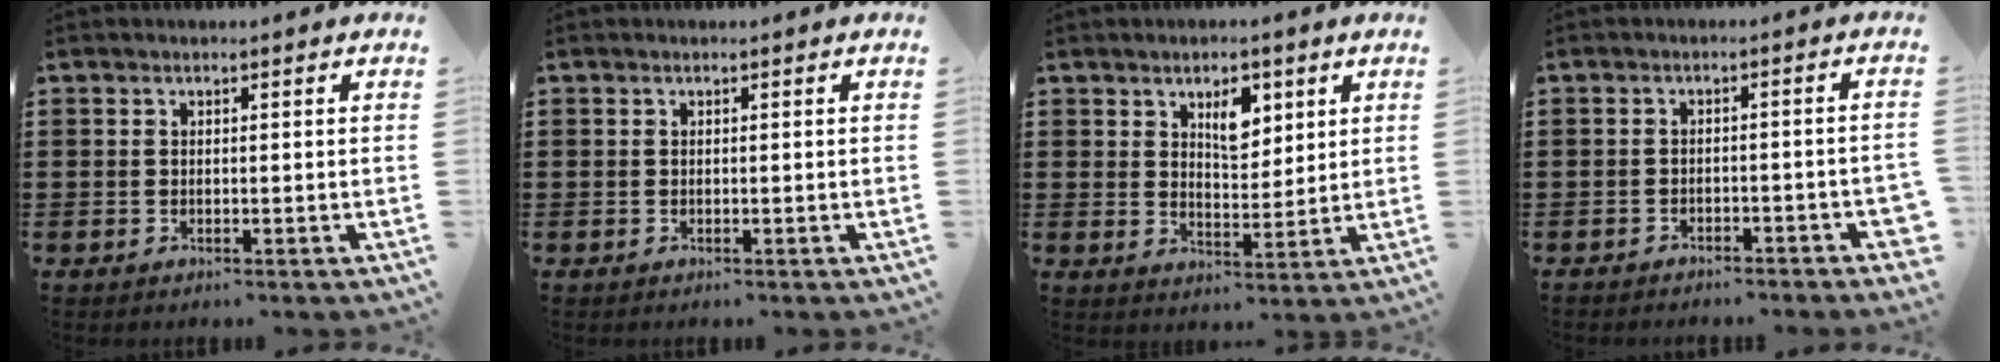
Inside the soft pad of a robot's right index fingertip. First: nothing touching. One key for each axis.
{"total": 0.0}
{"total": 5.4, "fx": 2.9, "fy": 2.9, "fz": 3.6, "tx": -0.049, "ty": -0.002, "tz": 0.043}
{"total": 2.4, "fx": -2.2, "fy": 0.5, "fz": 0.7, "tx": -0.014, "ty": 0.003, "tz": -0.045}